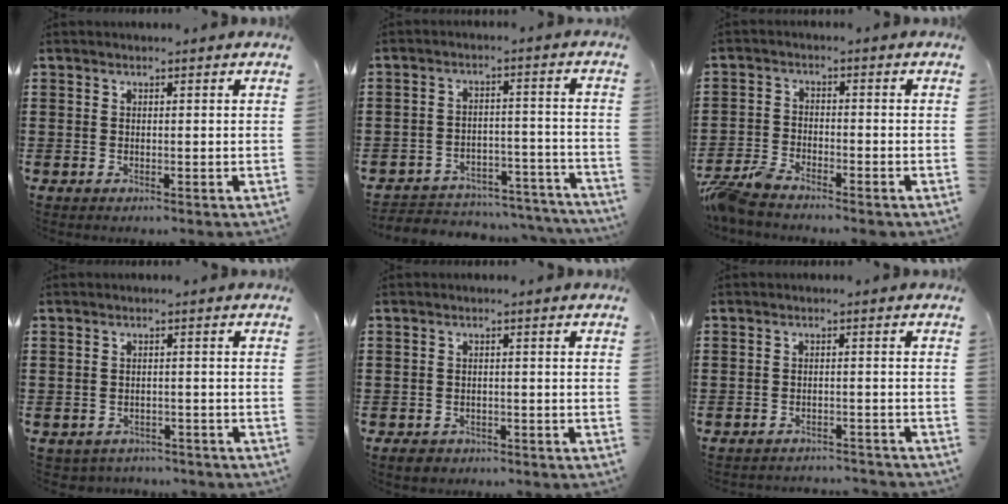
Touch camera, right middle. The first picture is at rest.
{"total": 4.2, "force": [-4.1, 0.9, 0.4], "torque": [-0.011, 0.008, -0.087]}
{"total": 4.6, "force": [-4.3, 0.8, 1.5], "torque": [-0.053, -0.007, -0.092]}
{"total": 1.6, "force": [-1.6, 0.4, -0.3], "torque": [-0.003, 0.001, -0.037]}
{"total": 1.4, "force": [-1.1, 0.8, 0.2], "torque": [-0.009, 0.002, -0.026]}
{"total": 2.1, "force": [-2.1, 0.1, 0.1], "torque": [-0.007, 0.001, -0.045]}